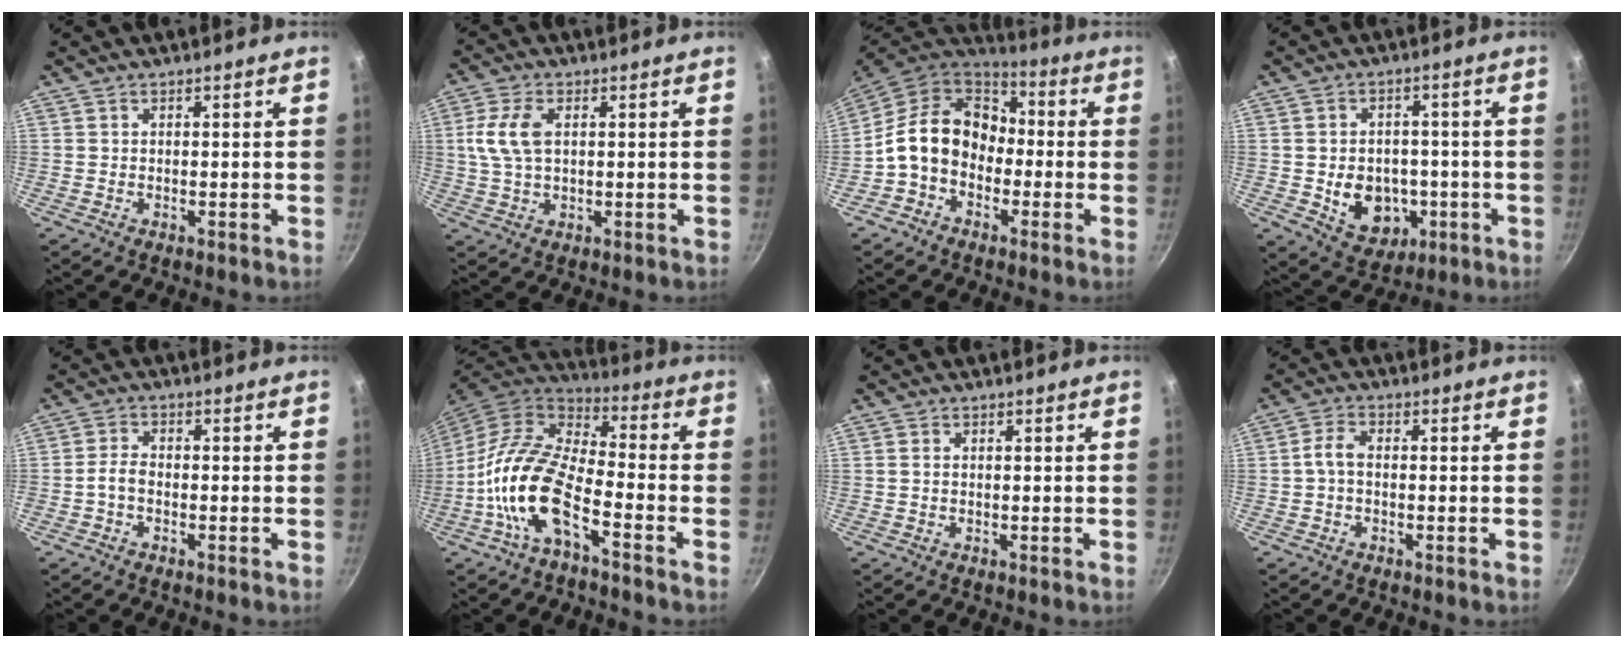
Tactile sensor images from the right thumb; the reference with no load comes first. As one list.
[{"total": 7.4, "force": [1.4, 4.2, 6.0], "torque": [-0.122, 0.008, 0.025]}, {"total": 14.9, "force": [-1.7, 11.8, 9.0], "torque": [-0.125, 0.048, -0.050]}, {"total": 10.8, "force": [-2.2, 8.6, 6.2], "torque": [-0.056, 0.008, -0.017]}, {"total": 2.7, "force": [-1.2, 1.5, 1.9], "torque": [-0.041, 0.017, -0.031]}, {"total": 15.1, "force": [-5.9, 6.4, 12.3], "torque": [-0.233, 0.045, -0.127]}, {"total": 0.6, "force": [0.0, 0.4, 0.4], "torque": [-0.009, 0.002, 0.000]}, {"total": 3.2, "force": [-0.6, 1.6, 2.8], "torque": [-0.066, 0.016, -0.019]}]